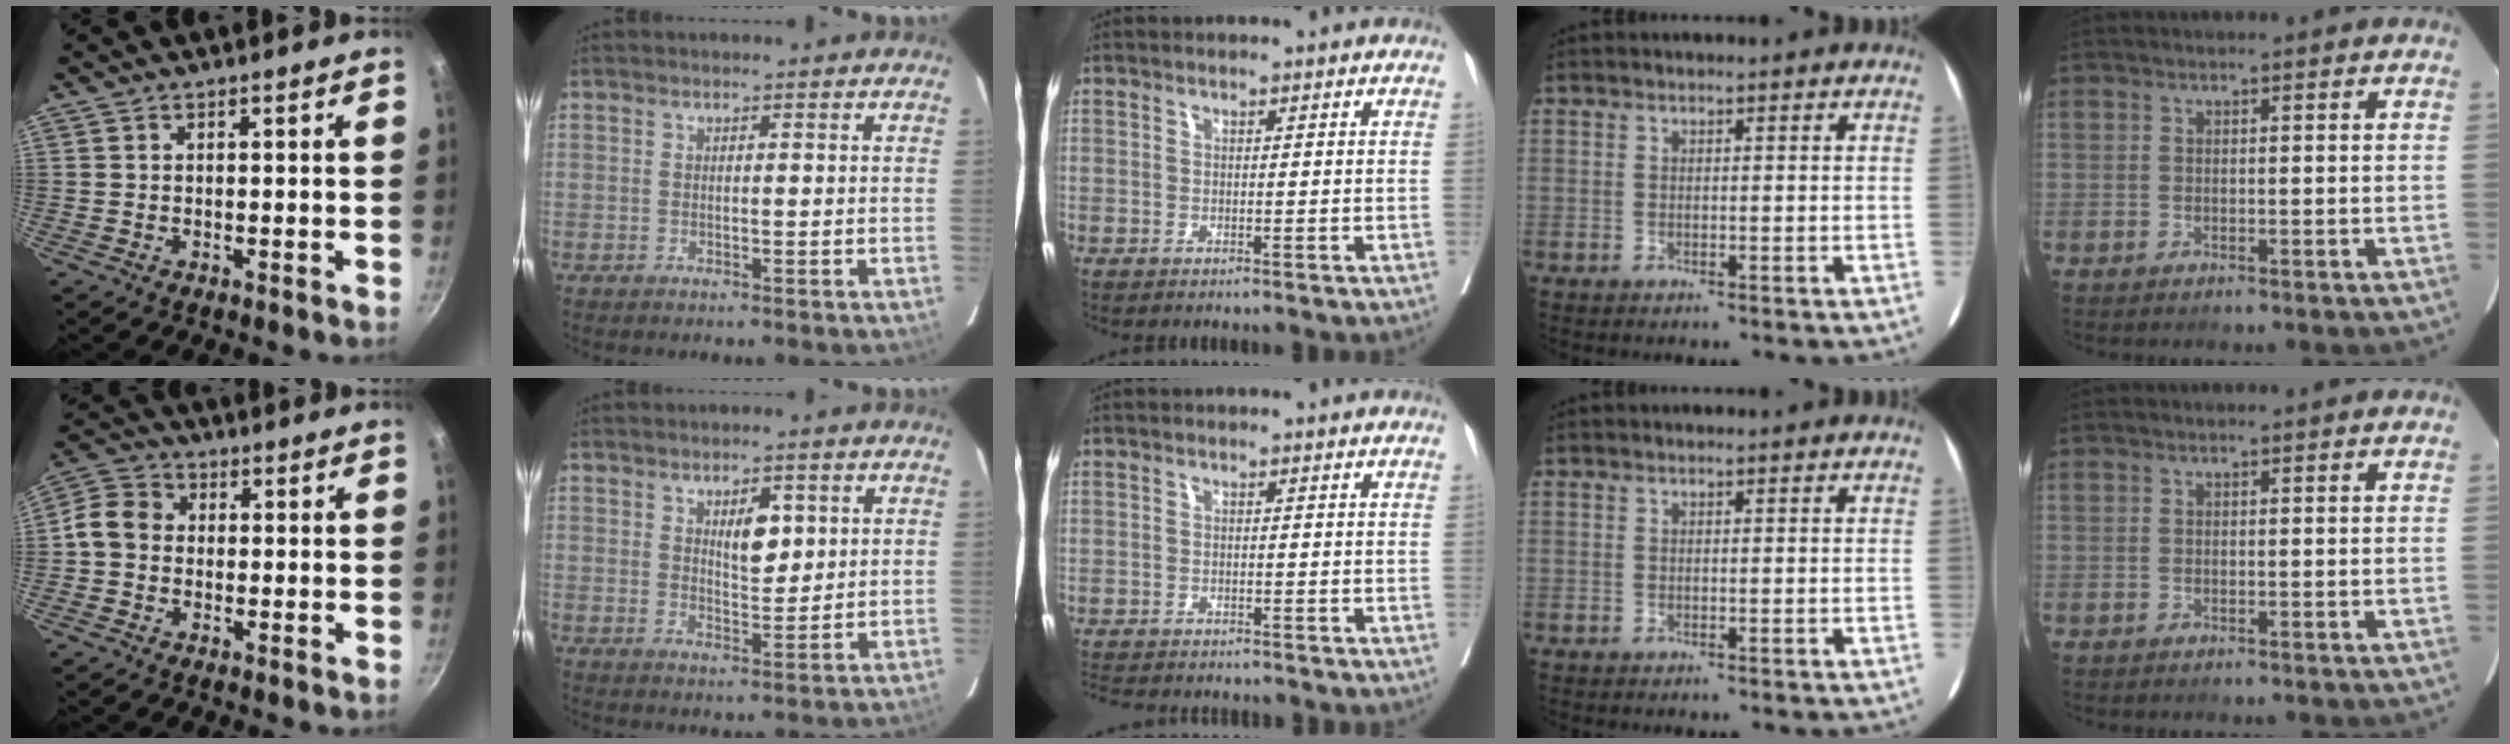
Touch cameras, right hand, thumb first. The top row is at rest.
{"thumb": {"total": 6.8, "force": [-0.4, 5.7, 3.6], "torque": [-0.056, 0.024, -0.021]}, "index": {"total": 4.6, "force": [1.8, 1.9, 3.8], "torque": [-0.059, -0.002, 0.032]}, "middle": {"total": 6.8, "force": [-6.3, 1.2, 2.2], "torque": [-0.030, -0.007, -0.094]}}